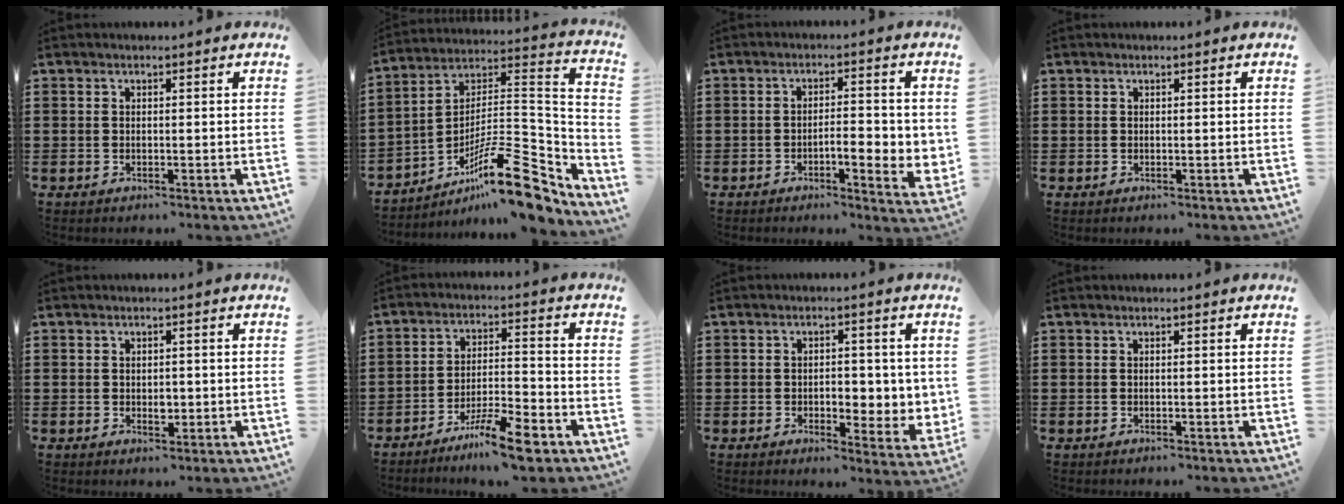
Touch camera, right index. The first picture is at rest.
{"total": 16.1, "force": [-10.4, 4.5, 11.5], "torque": [-0.169, 0.030, -0.182]}
{"total": 5.0, "force": [-1.3, 1.6, 4.6], "torque": [-0.063, -0.003, -0.027]}
{"total": 0.6, "force": [0.1, 0.5, -0.1], "torque": [0.000, 0.005, 0.001]}
{"total": 1.8, "force": [-0.1, 1.0, 1.5], "torque": [-0.028, 0.002, -0.002]}
{"total": 8.2, "force": [-6.1, 1.0, 5.4], "torque": [-0.098, 0.006, -0.113]}
{"total": 4.4, "force": [-0.2, 2.6, 3.5], "torque": [-0.049, -0.001, -0.013]}
{"total": 0.0}